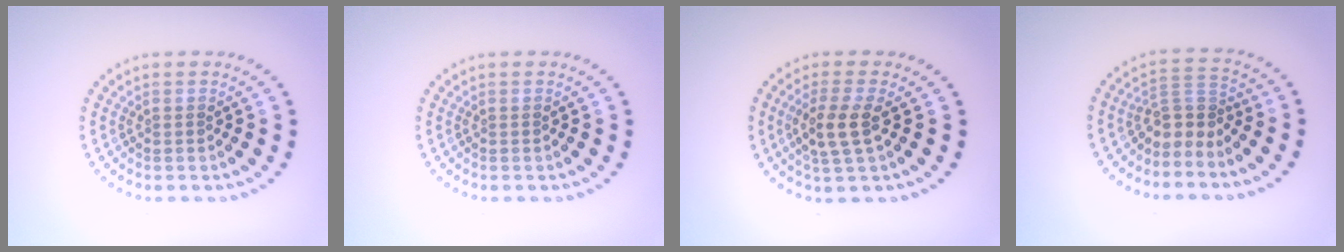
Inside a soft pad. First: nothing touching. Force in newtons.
{"total": 0.0}
{"total": 3.2, "press": 2.9, "slide": 1.4}
{"total": 2.7, "press": 1.9, "slide": 2.0}